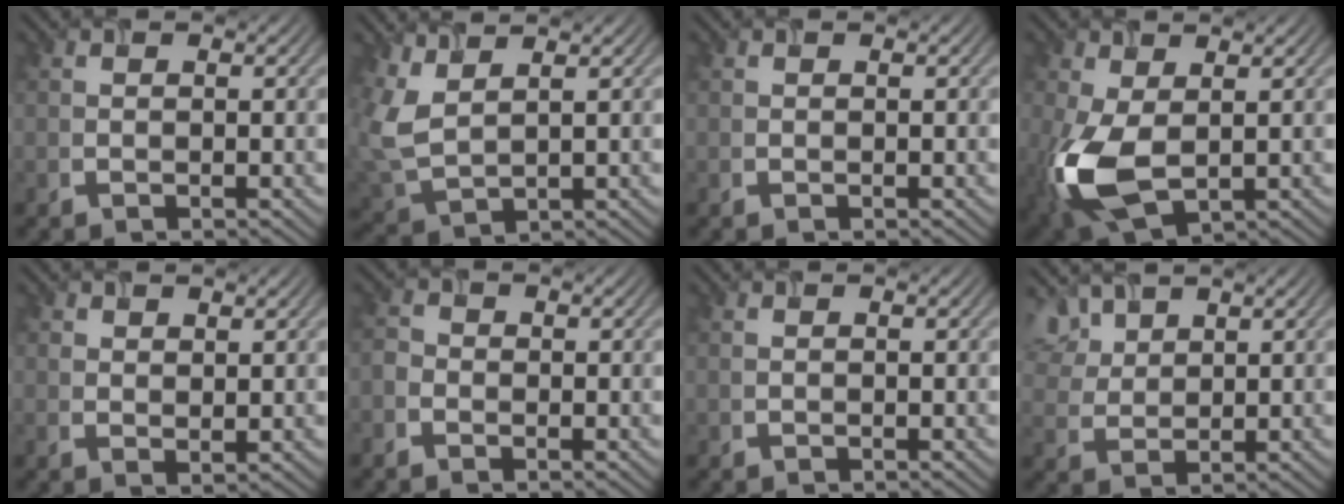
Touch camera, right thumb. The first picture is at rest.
{"total": 6.4, "force": [3.3, 2.9, 4.6], "torque": [-0.138, 0.001, 0.067]}
{"total": 0.0}
{"total": 9.3, "force": [-0.9, 5.5, 7.5], "torque": [-0.203, -0.016, -0.015]}
{"total": 2.0, "force": [1.5, 1.0, 0.9], "torque": [-0.023, -0.005, 0.034]}
{"total": 1.7, "force": [-1.2, 1.2, 0.6], "torque": [-0.014, 0.000, -0.030]}
{"total": 0.0}
{"total": 5.6, "force": [4.1, 2.8, 2.6], "torque": [-0.073, 0.010, 0.088]}